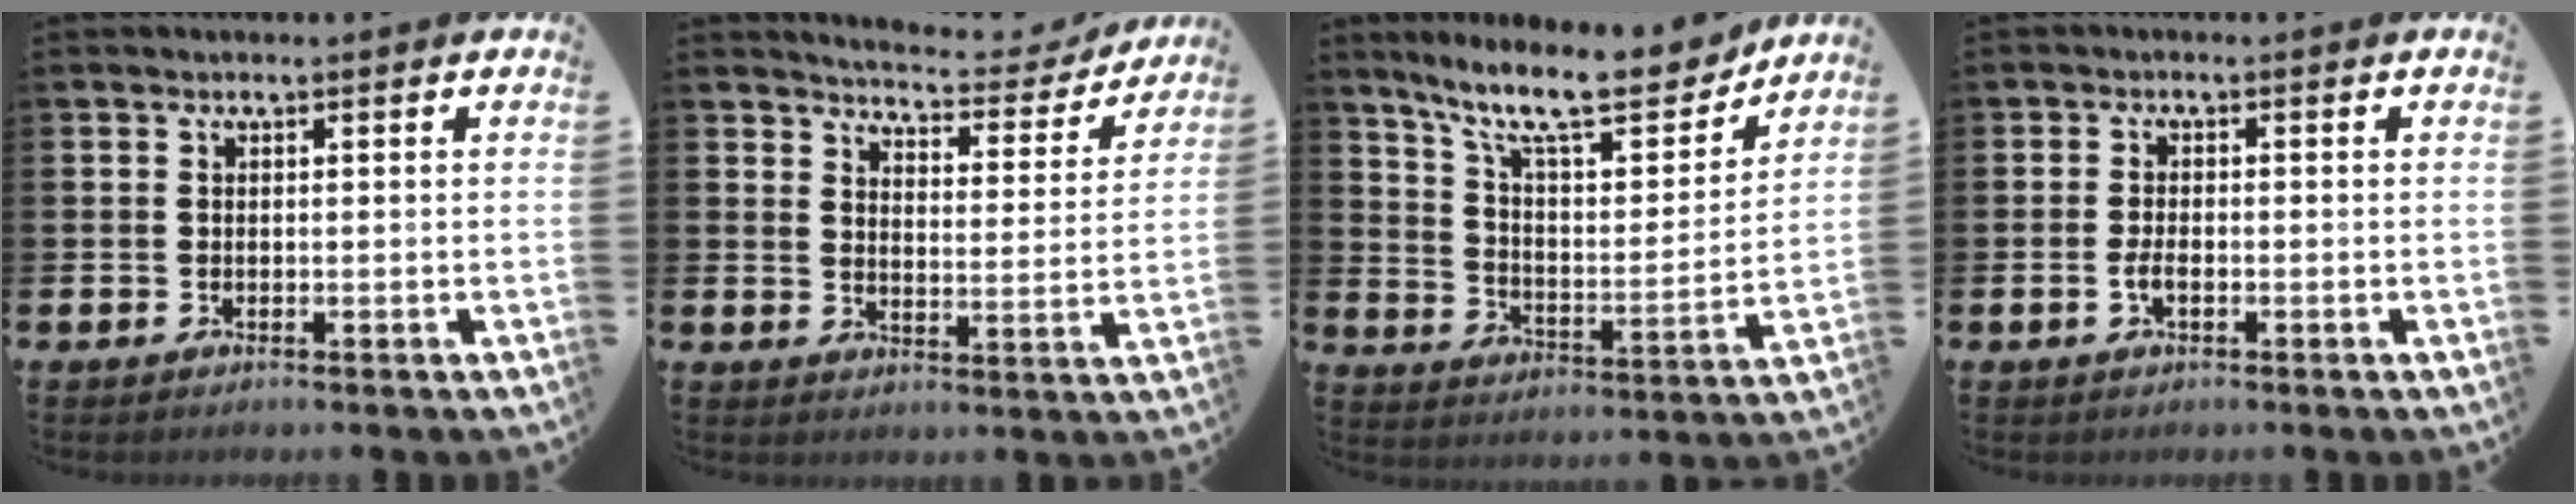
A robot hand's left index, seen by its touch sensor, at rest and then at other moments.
{"total": 5.1, "force": [5.0, 0.7, 0.6], "torque": [-0.022, -0.042, 0.081]}
{"total": 12.9, "force": [10.9, 3.0, 6.2], "torque": [-0.139, -0.067, 0.187]}
{"total": 1.8, "force": [-0.6, 0.8, 1.5], "torque": [-0.037, 0.005, -0.011]}